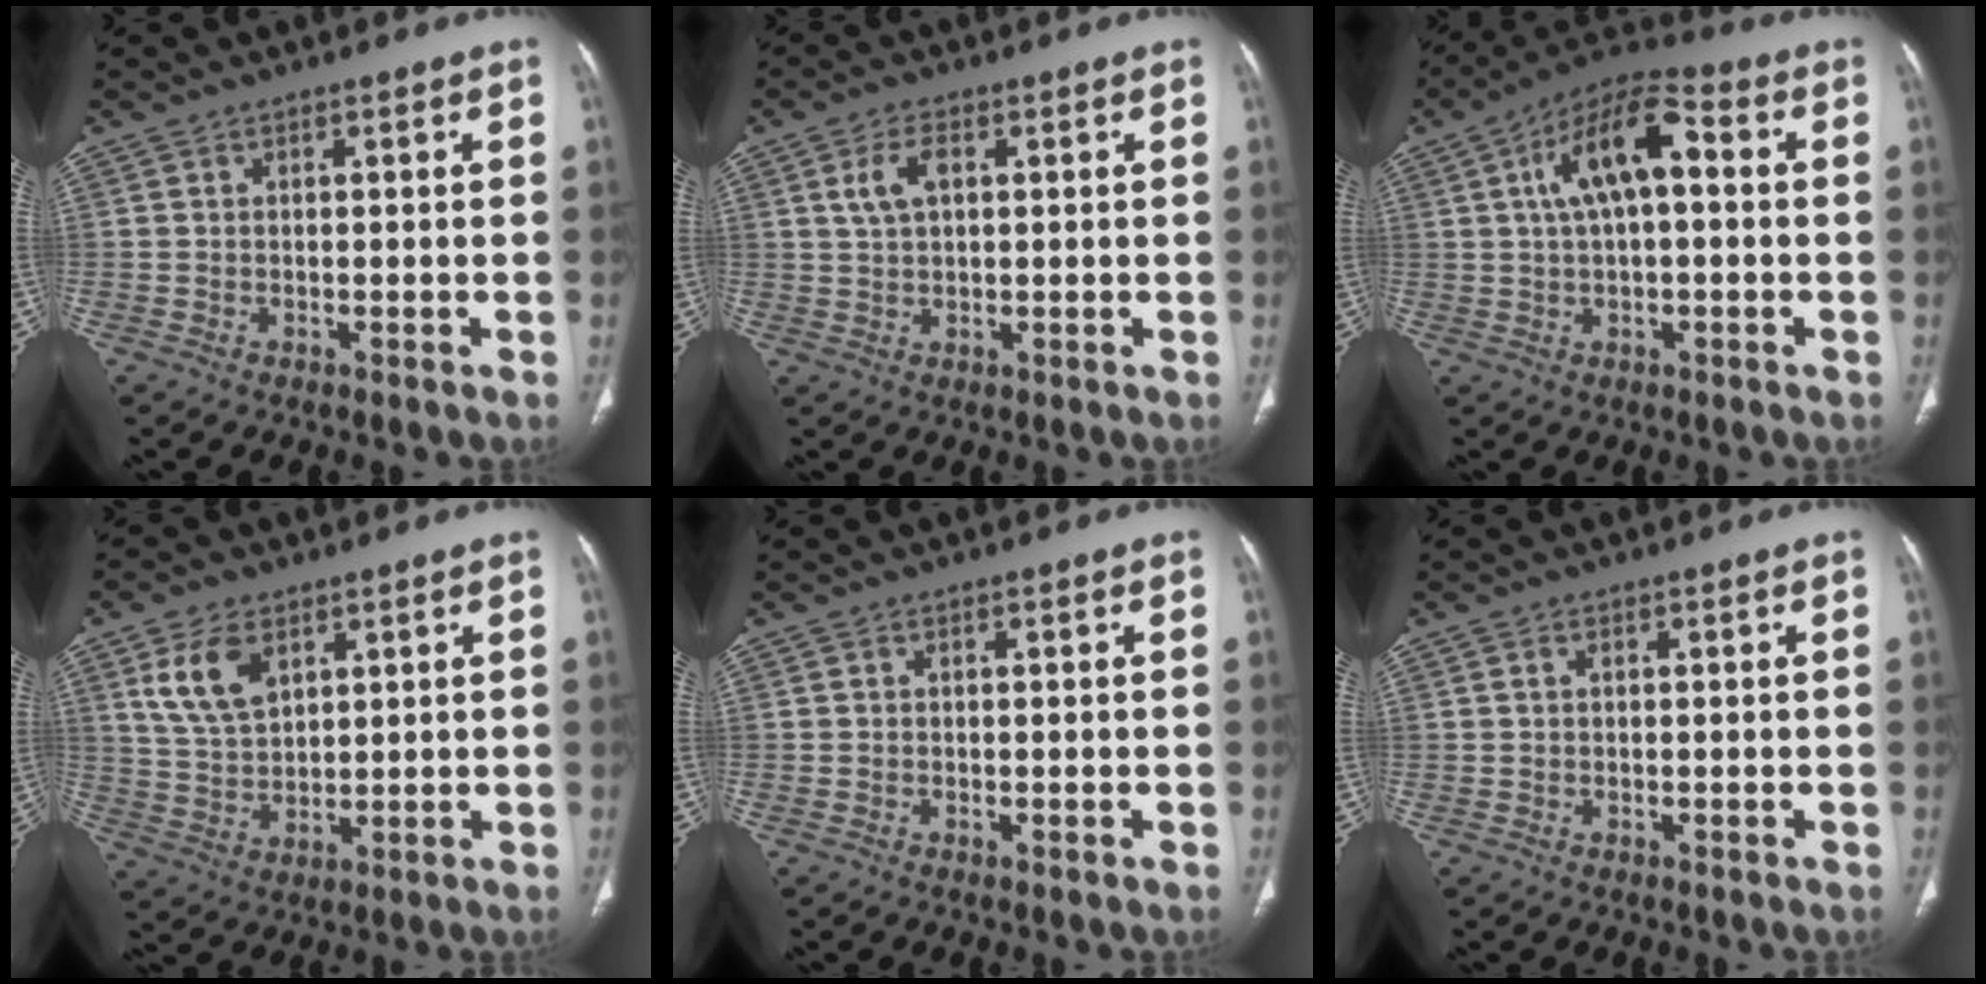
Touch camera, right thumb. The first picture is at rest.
{"total": 4.8, "force": [1.5, 2.6, 3.8], "torque": [-0.079, 0.005, 0.031]}
{"total": 12.4, "force": [2.3, 5.5, 10.8], "torque": [-0.191, 0.033, 0.030]}
{"total": 9.0, "force": [4.3, 5.3, 6.0], "torque": [-0.101, -0.015, 0.092]}
{"total": 0.0}
{"total": 0.6, "force": [0.2, 0.3, 0.4], "torque": [-0.011, 0.004, 0.003]}